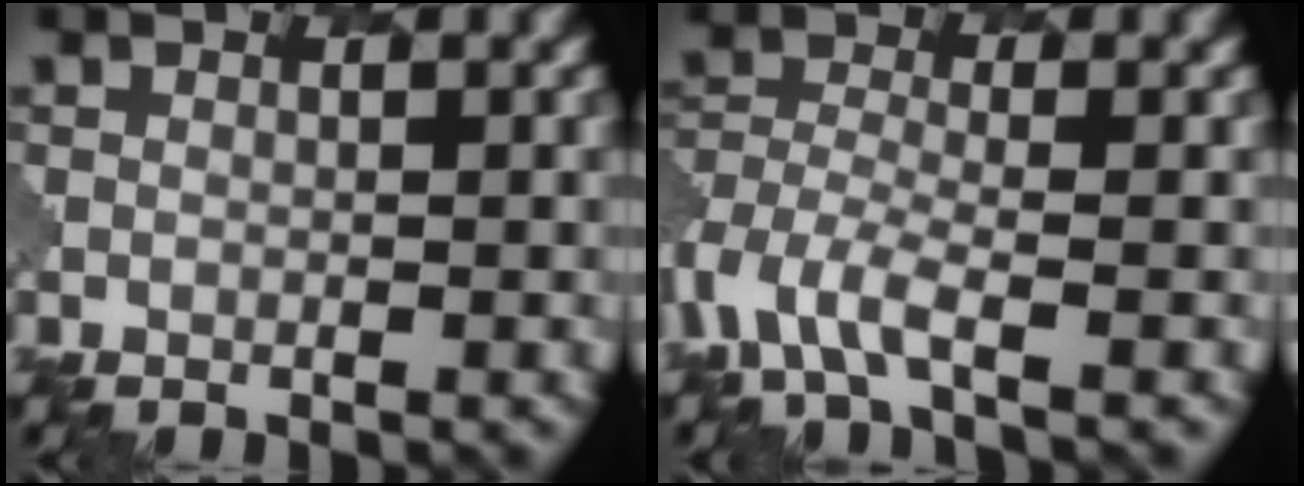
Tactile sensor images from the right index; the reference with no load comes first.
{"total": 4.9, "force": [-2.8, 2.1, 3.4], "torque": [-0.084, -0.014, -0.065]}